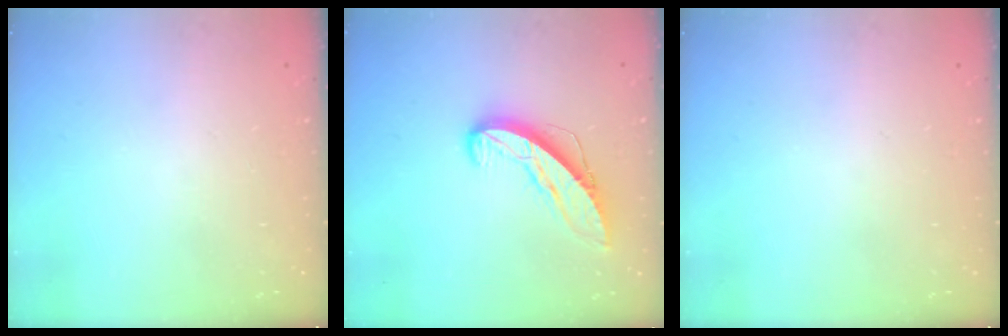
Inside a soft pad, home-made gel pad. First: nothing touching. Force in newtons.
{"total": 9.5, "press": 9.5, "slide": 0.7}
{"total": 0.0}